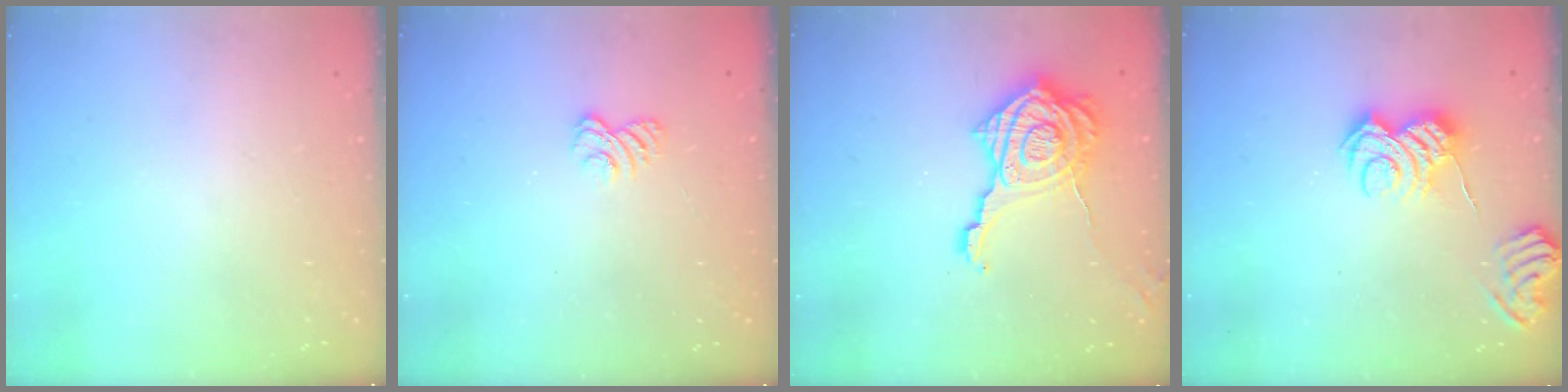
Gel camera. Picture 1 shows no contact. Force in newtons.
{"total": 2.9, "press": 2.6, "slide": 1.3}
{"total": 19.0, "press": 18.9, "slide": 1.7}
{"total": 4.4, "press": 4.3, "slide": 0.6}